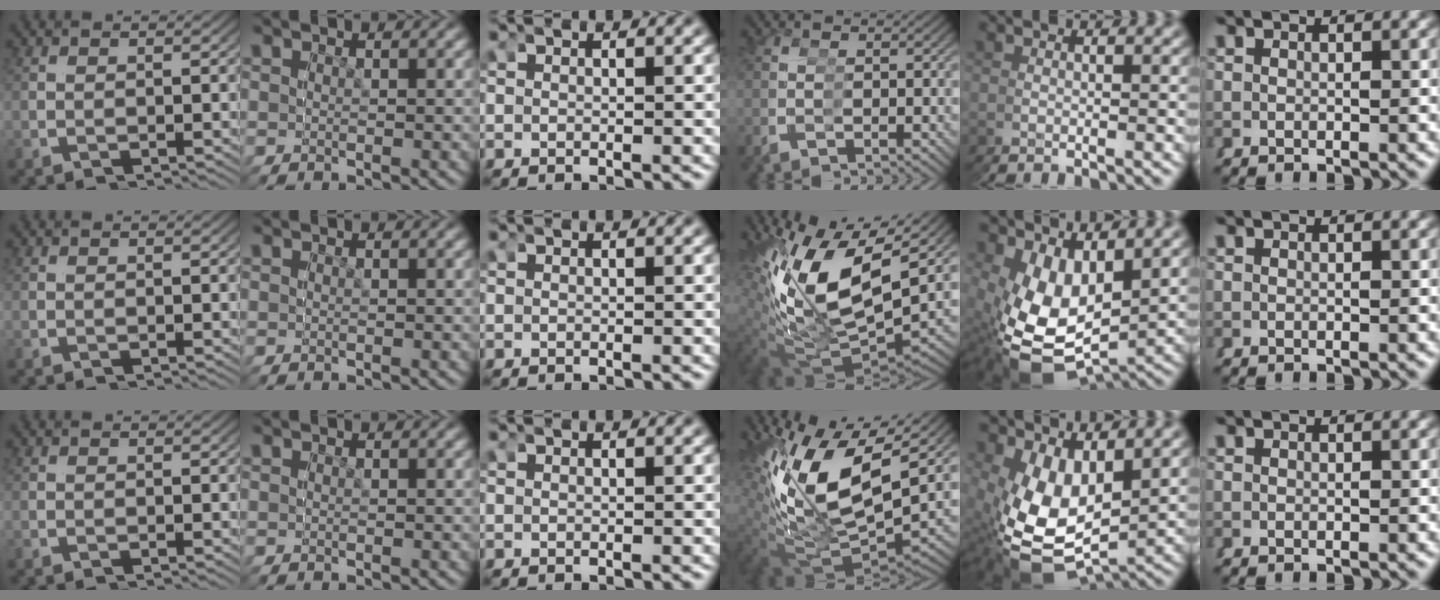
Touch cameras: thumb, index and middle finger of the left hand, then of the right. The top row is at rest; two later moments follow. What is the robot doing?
{"motion": "grasp_and_lifting", "object": "glue stick"}